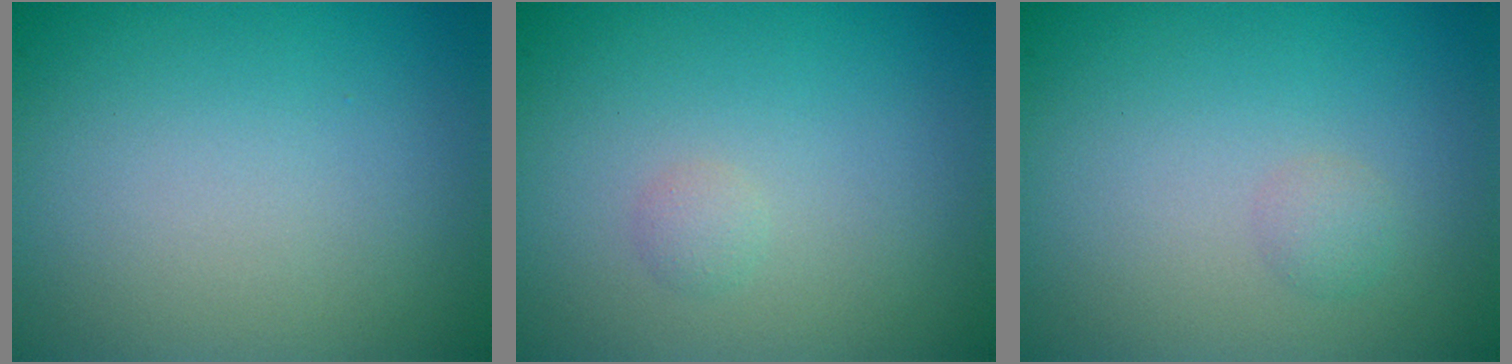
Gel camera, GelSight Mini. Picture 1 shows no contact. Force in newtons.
{"total": 0.7, "press": 0.7, "slide": 0.0}
{"total": 0.9, "press": 0.9, "slide": 0.0}